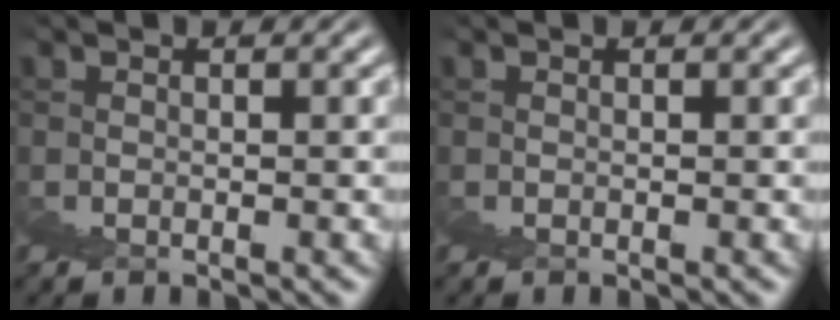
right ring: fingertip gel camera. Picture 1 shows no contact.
{"total": 0.0}